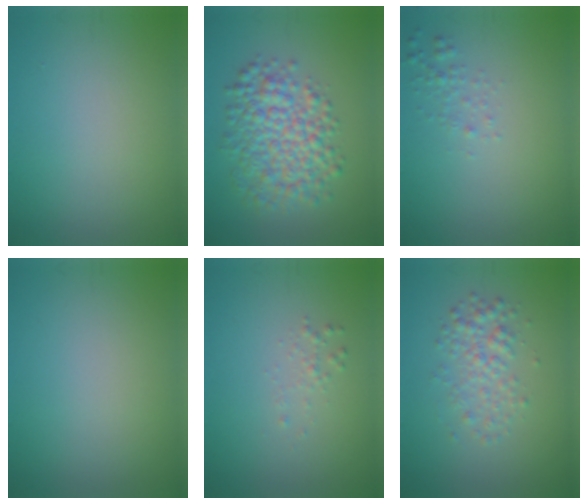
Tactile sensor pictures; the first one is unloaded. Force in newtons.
{"total": 6.7, "press": 6.7, "slide": 0.1}
{"total": 1.1, "press": 1.1, "slide": 0.1}
{"total": 0.0}
{"total": 0.9, "press": 0.9, "slide": 0.0}
{"total": 2.7, "press": 2.7, "slide": 0.1}